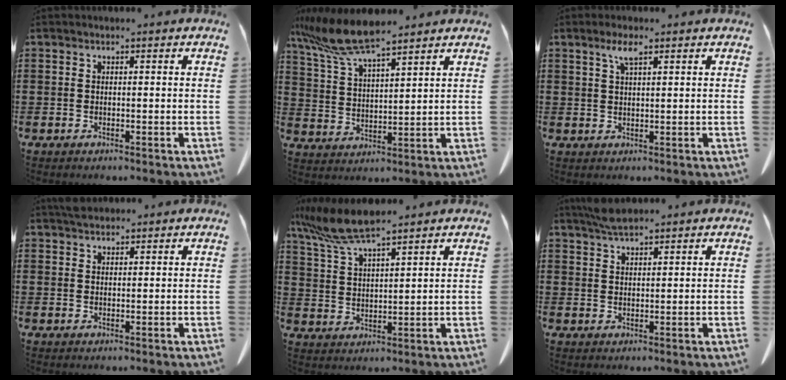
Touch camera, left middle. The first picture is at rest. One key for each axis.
{"total": 9.6, "fx": 7.8, "fy": 1.0, "fz": 5.5, "tx": -0.137, "ty": -0.030, "tz": 0.140}
{"total": 3.3, "fx": 2.0, "fy": 0.7, "fz": 2.5, "tx": -0.055, "ty": 0.004, "tz": 0.034}
{"total": 1.9, "fx": 1.8, "fy": 0.6, "fz": 0.5, "tx": -0.015, "ty": 0.002, "tz": 0.035}
{"total": 8.4, "fx": 6.8, "fy": 0.9, "fz": 4.8, "tx": -0.120, "ty": -0.023, "tz": 0.123}
{"total": 3.1, "fx": 2.6, "fy": 0.6, "fz": 1.6, "tx": -0.037, "ty": 0.000, "tz": 0.050}